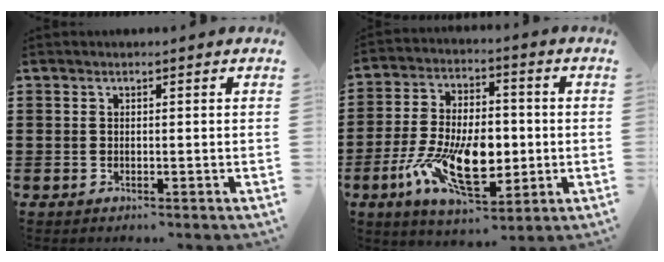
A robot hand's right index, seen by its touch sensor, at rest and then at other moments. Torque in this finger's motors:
{"motor_torque": [2.14, 0.00, 1.05, 0.21]}